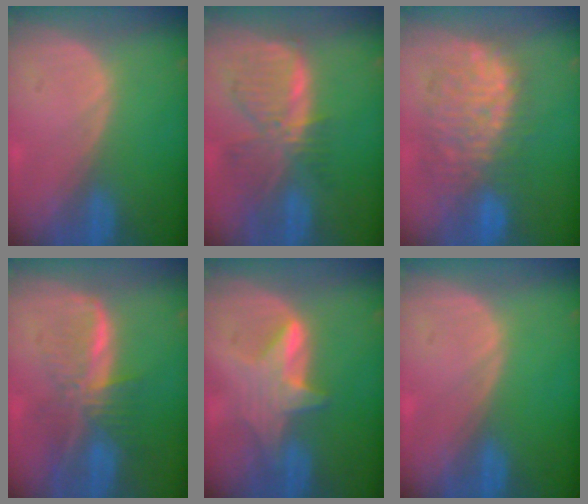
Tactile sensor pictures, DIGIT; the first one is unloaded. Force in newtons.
{"total": 8.4, "press": 7.3, "slide": 4.0}
{"total": 10.2, "press": 9.7, "slide": 3.2}
{"total": 8.2, "press": 6.9, "slide": 4.4}
{"total": 5.6, "press": 5.6, "slide": 0.4}
{"total": 0.0}